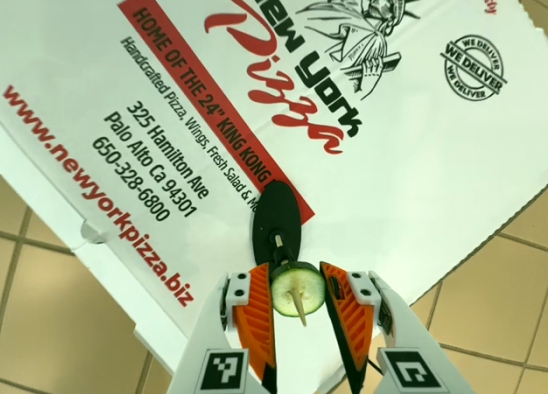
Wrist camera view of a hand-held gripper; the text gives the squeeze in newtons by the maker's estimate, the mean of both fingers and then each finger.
{"total": 8.5, "left": 8.3, "right": 8.8}